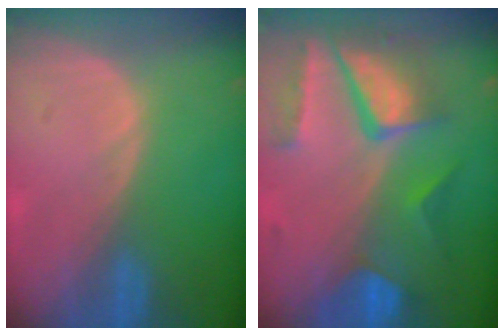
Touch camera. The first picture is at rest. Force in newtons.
{"total": 10.4, "press": 8.8, "slide": 5.5}